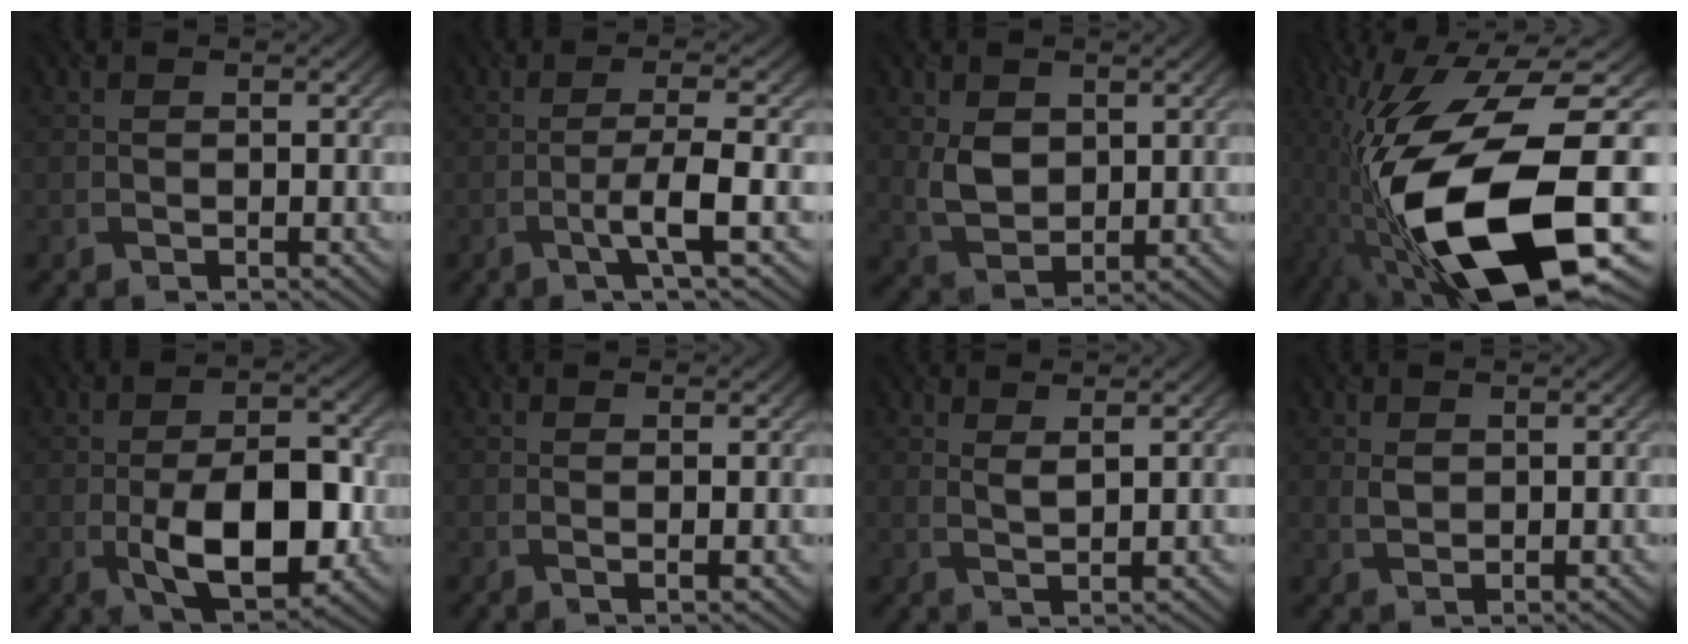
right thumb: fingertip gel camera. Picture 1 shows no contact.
{"total": 4.1, "force": [-1.7, 0.1, 3.8], "torque": [-0.064, 0.013, -0.046]}
{"total": 4.3, "force": [1.2, 3.1, 2.7], "torque": [-0.068, -0.006, 0.027]}
{"total": 19.2, "force": [-7.4, 6.8, 16.4], "torque": [-0.327, -0.017, -0.122]}
{"total": 11.1, "force": [-2.6, 5.5, 9.3], "torque": [-0.155, -0.013, -0.041]}
{"total": 1.2, "force": [0.4, 0.0, 1.1], "torque": [-0.020, 0.004, 0.004]}
{"total": 1.8, "force": [1.4, 0.1, 1.1], "torque": [-0.026, -0.002, 0.028]}
{"total": 1.4, "force": [0.7, 0.9, 0.8], "torque": [-0.025, -0.003, 0.016]}